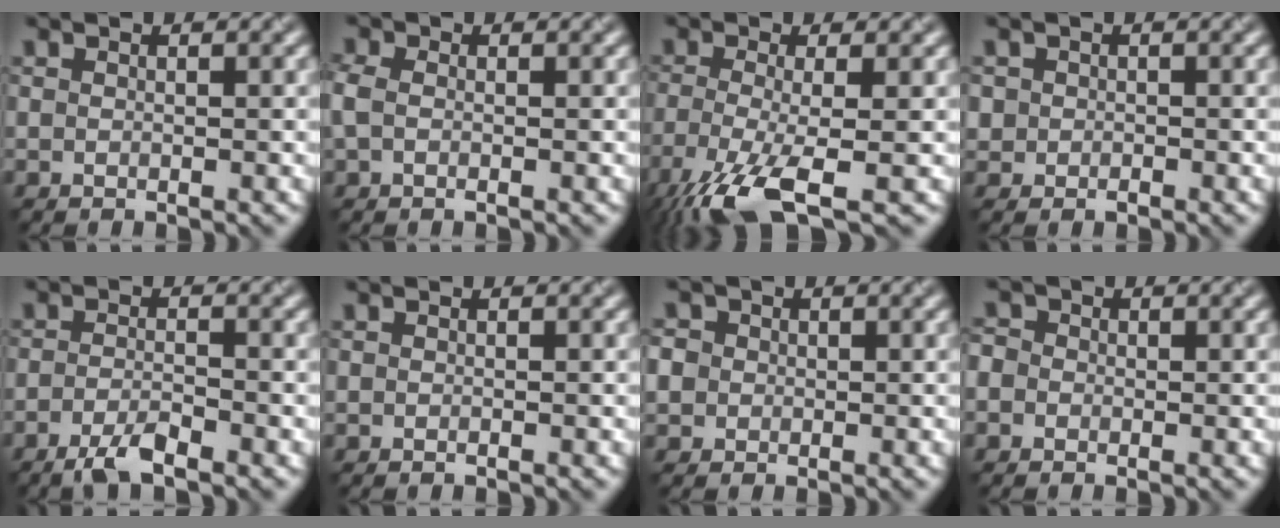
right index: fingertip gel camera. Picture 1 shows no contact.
{"total": 1.2, "force": [-0.3, 0.7, 0.9], "torque": [-0.032, 0.004, -0.012]}
{"total": 7.4, "force": [-4.6, 1.8, 5.6], "torque": [-0.130, -0.015, -0.090]}
{"total": 0.8, "force": [-0.2, 0.8, -0.3], "torque": [0.004, 0.001, -0.004]}
{"total": 2.6, "force": [-2.0, 0.3, 1.6], "torque": [-0.042, 0.003, -0.046]}
{"total": 0.0}
{"total": 2.8, "force": [0.5, 2.6, 0.6], "torque": [-0.015, 0.018, -0.007]}
{"total": 1.3, "force": [-0.4, 1.2, 0.1], "torque": [-0.003, 0.005, -0.017]}